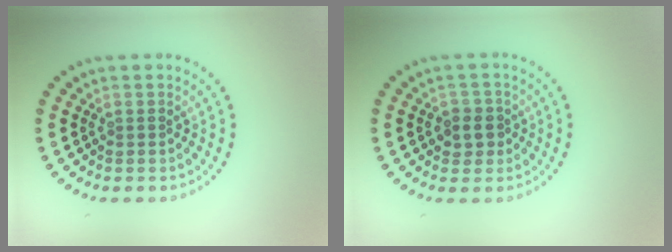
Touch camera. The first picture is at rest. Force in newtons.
{"total": 2.1, "press": 1.9, "slide": 0.8}